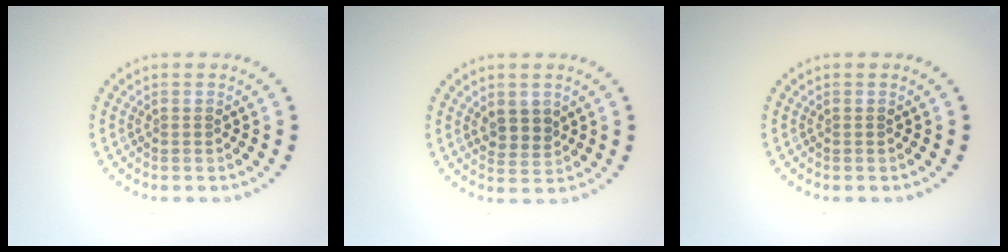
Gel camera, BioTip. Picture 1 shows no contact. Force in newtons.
{"total": 2.2, "press": 2.1, "slide": 0.9}
{"total": 0.0}